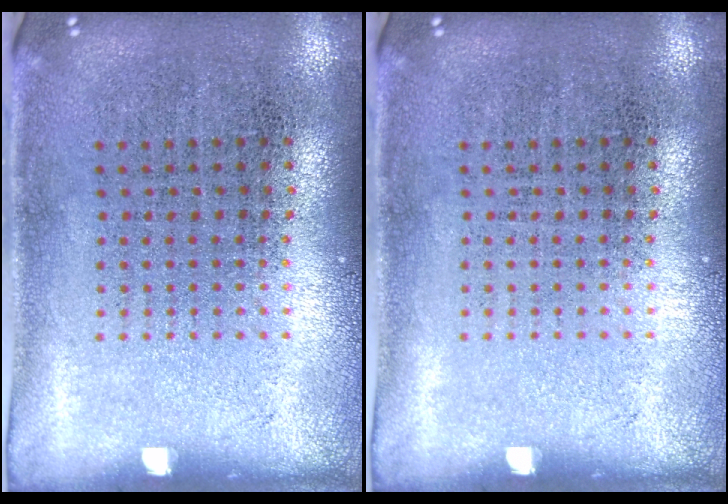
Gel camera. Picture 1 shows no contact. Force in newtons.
{"total": 0.0}